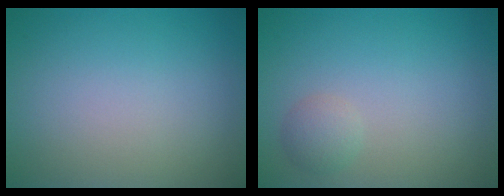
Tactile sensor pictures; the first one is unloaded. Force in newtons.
{"total": 1.5, "press": 1.5, "slide": 0.1}